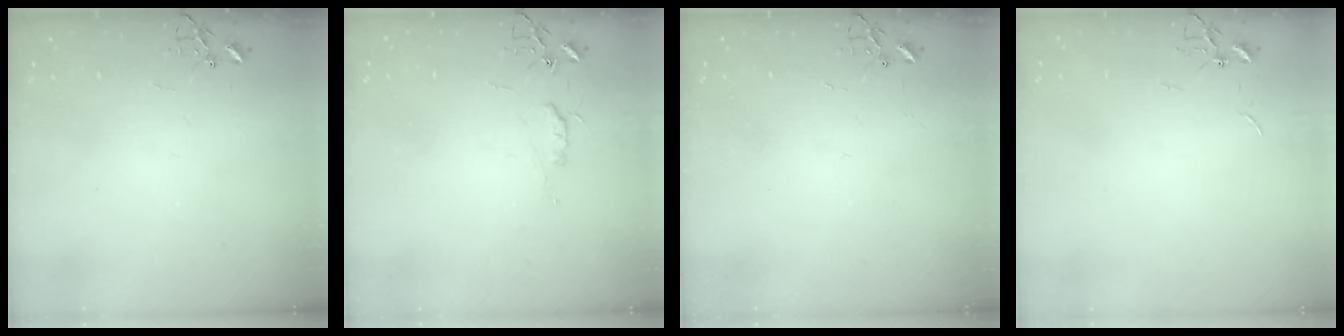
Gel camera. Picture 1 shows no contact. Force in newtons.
{"total": 5.0, "press": 4.9, "slide": 0.7}
{"total": 1.4, "press": 1.4, "slide": 0.2}
{"total": 0.7, "press": 0.7, "slide": 0.1}